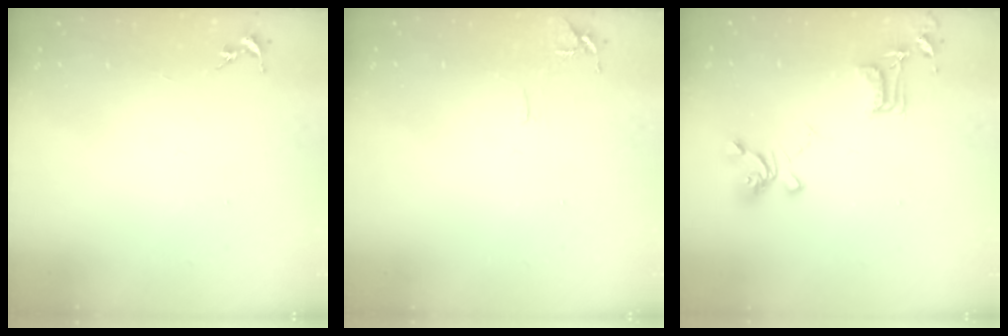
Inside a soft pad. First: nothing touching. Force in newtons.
{"total": 6.5, "press": 6.4, "slide": 0.7}
{"total": 15.9, "press": 15.9, "slide": 1.0}